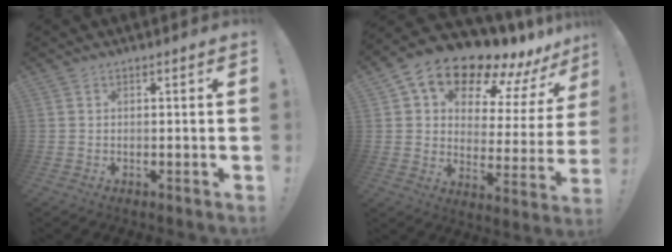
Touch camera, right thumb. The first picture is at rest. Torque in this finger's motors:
{"motor_torque": [0.74, 1.15, 0.36, 0.24, 0.08]}